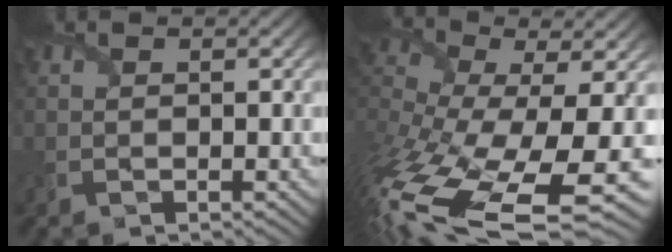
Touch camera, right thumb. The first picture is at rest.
{"total": 16.8, "force": [-6.8, 6.6, 13.8], "torque": [-0.320, -0.043, -0.083]}